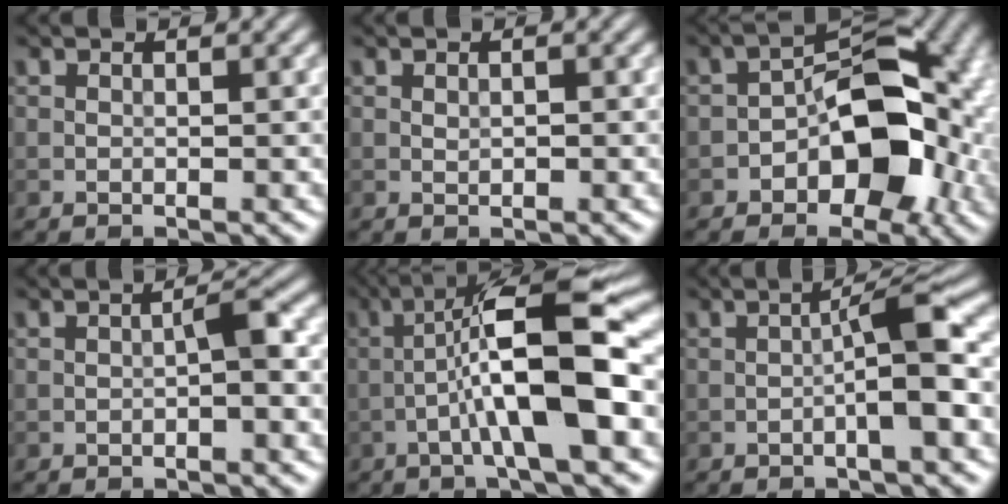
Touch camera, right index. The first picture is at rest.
{"total": 0.7, "force": [-0.1, 0.4, 0.6], "torque": [-0.010, 0.000, 0.000]}
{"total": 9.8, "force": [-2.6, 5.7, 7.5], "torque": [-0.093, 0.014, -0.049]}
{"total": 1.9, "force": [-0.5, 0.2, 1.8], "torque": [-0.031, 0.008, -0.009]}
{"total": 10.7, "force": [-2.1, 1.7, 10.4], "torque": [-0.164, 0.028, -0.038]}
{"total": 4.1, "force": [-1.0, 0.3, 4.0], "torque": [-0.064, 0.017, -0.021]}